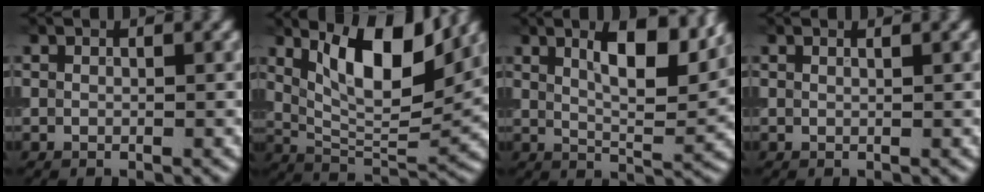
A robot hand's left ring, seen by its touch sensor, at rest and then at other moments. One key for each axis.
{"total": 9.3, "fx": 4.1, "fy": 3.3, "fz": 7.6, "tx": -0.127, "ty": -0.006, "tz": 0.072}
{"total": 7.3, "fx": 3.3, "fy": 2.2, "fz": 6.1, "tx": -0.092, "ty": 0.001, "tz": 0.055}
{"total": 0.7, "fx": 0.6, "fy": 0.2, "fz": 0.4, "tx": -0.005, "ty": -0.001, "tz": 0.002}